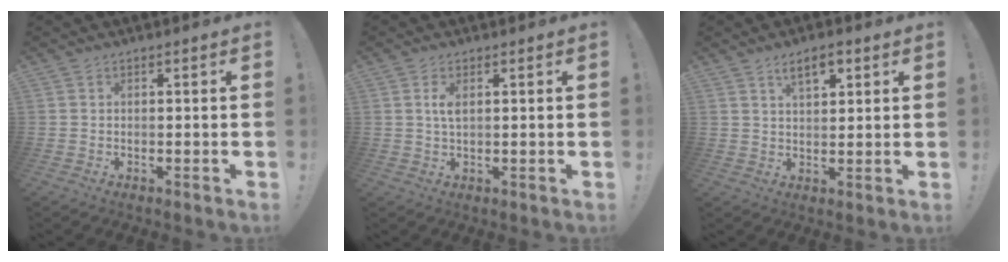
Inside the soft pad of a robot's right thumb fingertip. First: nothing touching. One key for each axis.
{"total": 3.0, "fx": 0.8, "fy": 1.1, "fz": 2.6, "tx": -0.047, "ty": 0.000, "tz": 0.012}
{"total": 5.9, "fx": 3.3, "fy": 2.6, "fz": 4.1, "tx": -0.060, "ty": -0.009, "tz": 0.055}